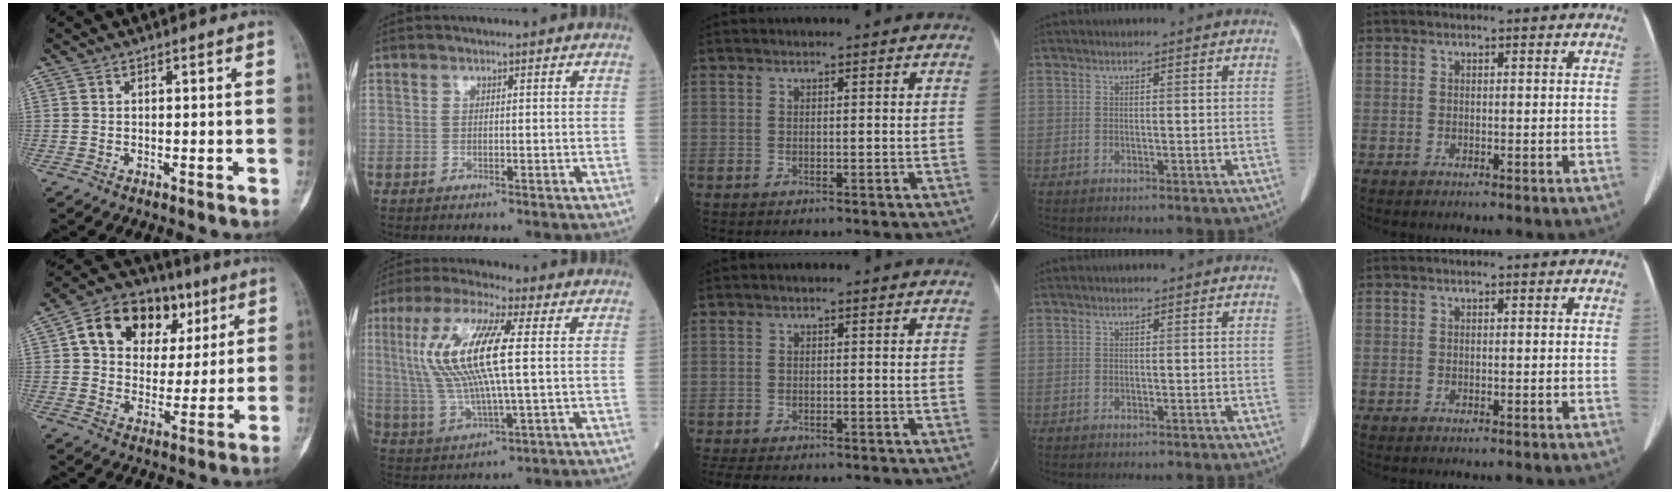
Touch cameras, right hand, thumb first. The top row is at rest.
{"thumb": {"total": 16.6, "force": [6.3, 12.2, 9.2], "torque": [-0.103, 0.009, 0.102]}, "index": {"total": 14.6, "force": [2.5, 2.3, 14.2], "torque": [-0.307, 0.012, 0.047]}, "middle": {"total": 5.2, "force": [-4.4, 1.5, 2.3], "torque": [-0.040, -0.011, -0.063]}}